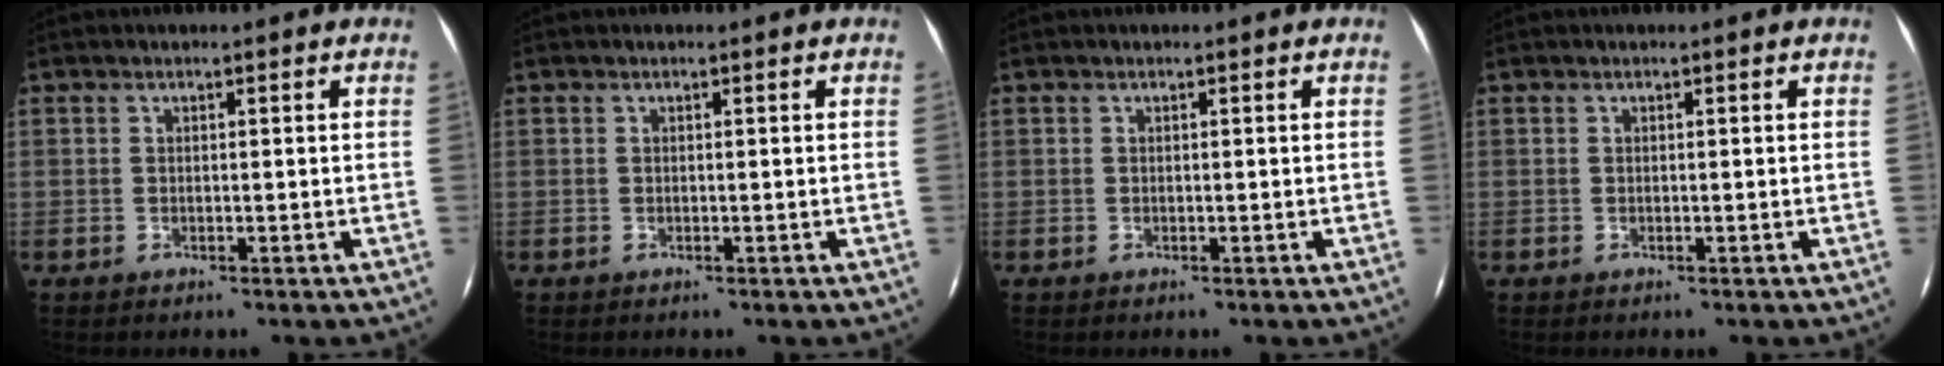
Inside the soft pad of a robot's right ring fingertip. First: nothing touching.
{"total": 0.0}
{"total": 0.0}
{"total": 0.0}